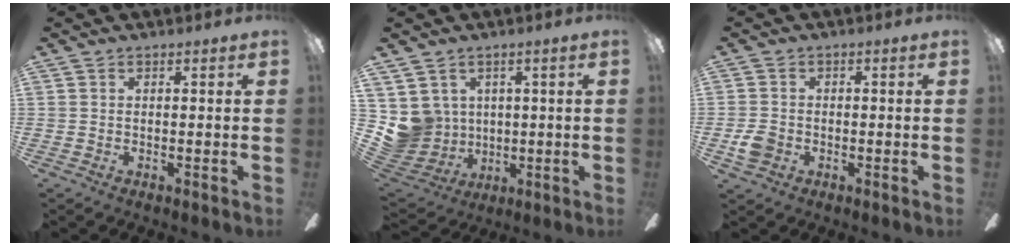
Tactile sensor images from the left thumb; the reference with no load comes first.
{"total": 8.1, "force": [1.5, 7.9, 1.0], "torque": [-0.068, -0.019, 0.037]}
{"total": 4.3, "force": [-1.4, 3.4, 2.2], "torque": [-0.040, 0.002, -0.027]}